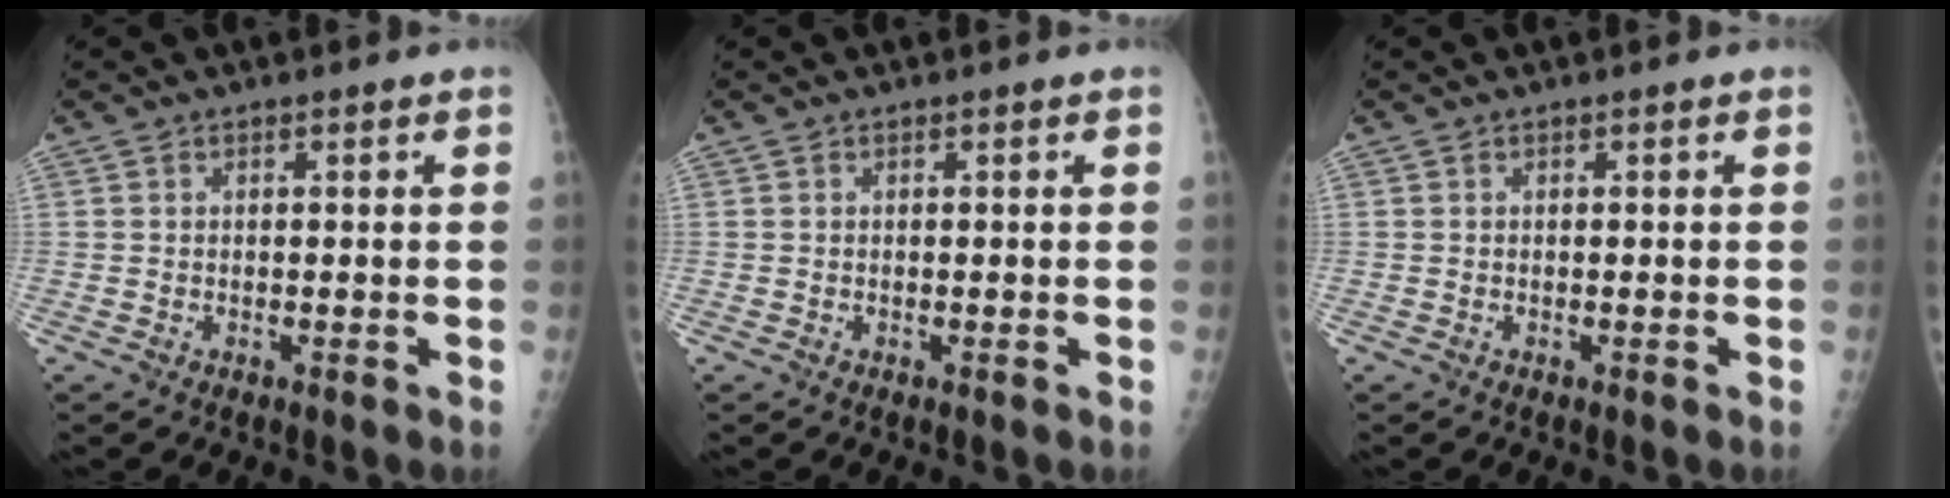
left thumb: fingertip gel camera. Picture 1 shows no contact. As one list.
[{"total": 0.0}, {"total": 0.0}]